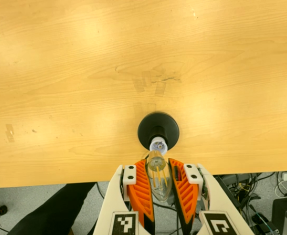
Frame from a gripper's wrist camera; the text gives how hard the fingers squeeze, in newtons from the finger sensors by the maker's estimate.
{"total": 22.5, "left": 25.4, "right": 19.6}